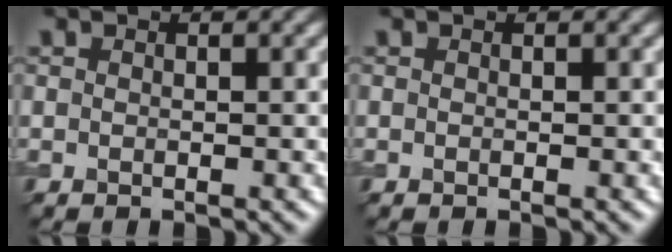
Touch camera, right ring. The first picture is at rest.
{"total": 0.0}